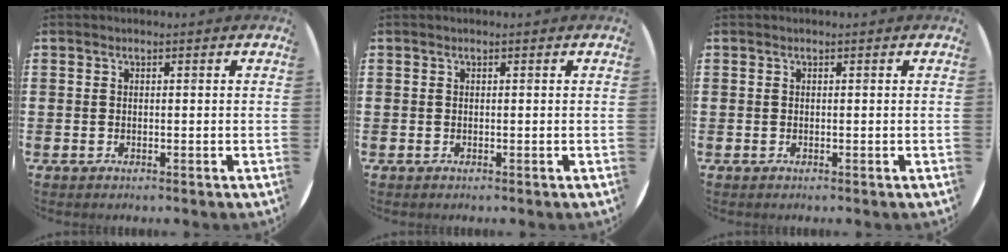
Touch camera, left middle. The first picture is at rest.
{"total": 0.0}
{"total": 0.0}